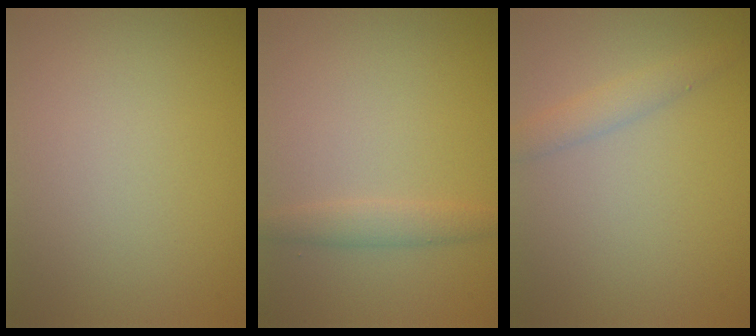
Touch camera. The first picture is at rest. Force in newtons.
{"total": 1.7, "press": 1.7, "slide": 0.1}
{"total": 1.7, "press": 1.7, "slide": 0.1}